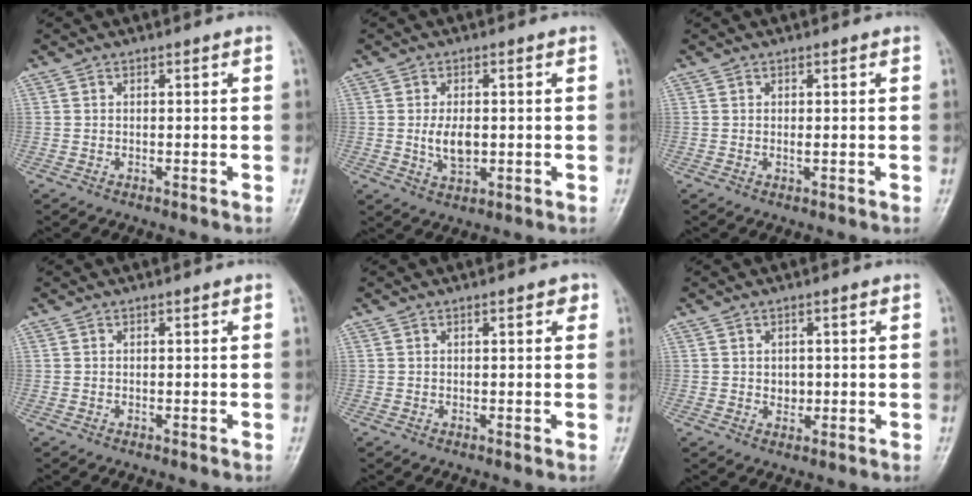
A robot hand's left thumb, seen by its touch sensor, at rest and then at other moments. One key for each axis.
{"total": 5.0, "fx": -0.2, "fy": 2.8, "fz": 4.2, "tx": -0.074, "ty": -0.007, "tz": 0.000}
{"total": 0.8, "fx": 0.2, "fy": 0.2, "fz": 0.8, "tx": -0.014, "ty": -0.002, "tz": 0.003}
{"total": 0.0}
{"total": 1.8, "fx": 0.9, "fy": 0.8, "fz": 1.4, "tx": -0.012, "ty": 0.000, "tz": 0.009}
{"total": 2.2, "fx": 0.1, "fy": 1.8, "fz": 1.3, "tx": -0.008, "ty": 0.001, "tz": 0.005}